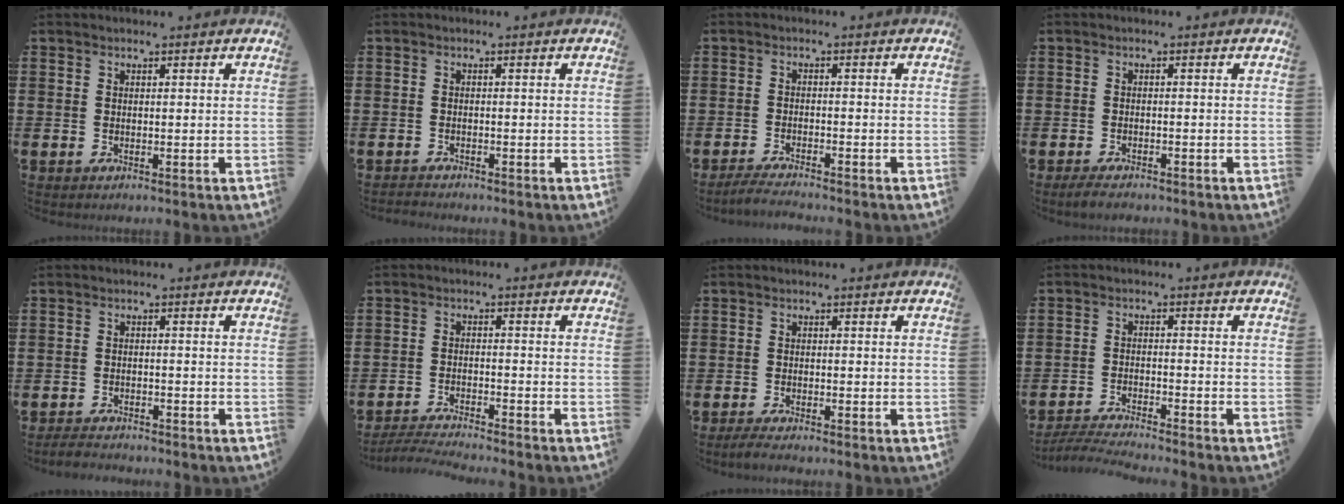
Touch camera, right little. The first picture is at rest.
{"total": 0.8, "force": [-0.8, 0.1, 0.0], "torque": [-0.002, -0.001, -0.017]}
{"total": 2.0, "force": [-1.9, -0.1, 0.7], "torque": [-0.011, 0.005, -0.037]}
{"total": 1.5, "force": [-1.3, 0.3, 0.7], "torque": [-0.014, 0.001, -0.026]}
{"total": 1.9, "force": [-1.9, 0.1, 0.1], "torque": [-0.006, 0.003, -0.040]}
{"total": 2.8, "force": [-2.7, -0.2, 0.5], "torque": [-0.008, 0.002, -0.056]}
{"total": 1.4, "force": [-1.1, 0.1, 0.9], "torque": [-0.015, -0.001, -0.022]}
{"total": 3.2, "force": [-3.2, -0.2, 0.7], "torque": [-0.010, -0.002, -0.064]}